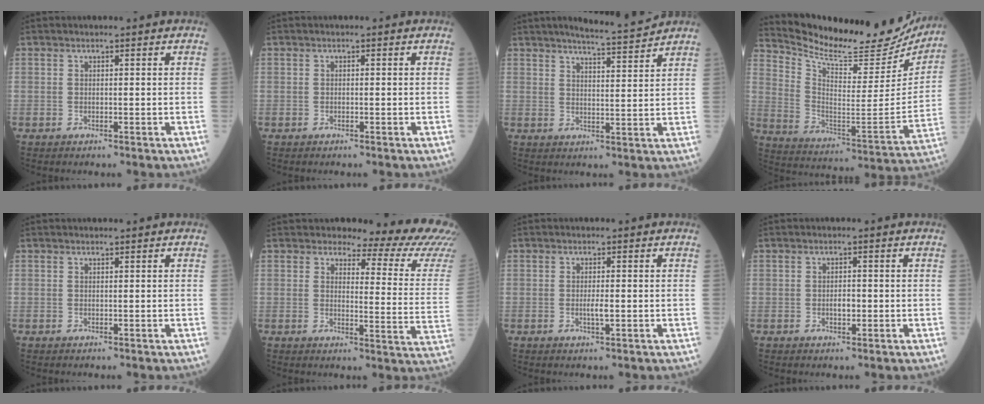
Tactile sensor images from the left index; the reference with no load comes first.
{"total": 0.0}
{"total": 7.2, "force": [6.8, -0.4, 2.3], "torque": [-0.045, -0.003, 0.101]}
{"total": 23.3, "force": [21.9, 4.8, 6.5], "torque": [-0.120, -0.067, 0.312]}
{"total": 0.6, "force": [0.6, -0.1, 0.1], "torque": [-0.006, 0.003, 0.012]}
{"total": 15.9, "force": [15.0, 1.4, 5.3], "torque": [-0.055, -0.114, 0.145]}
{"total": 1.5, "force": [-0.2, 0.1, 1.5], "torque": [-0.030, -0.003, -0.001]}
{"total": 1.4, "force": [-0.3, 0.7, 1.2], "torque": [-0.022, 0.001, -0.003]}